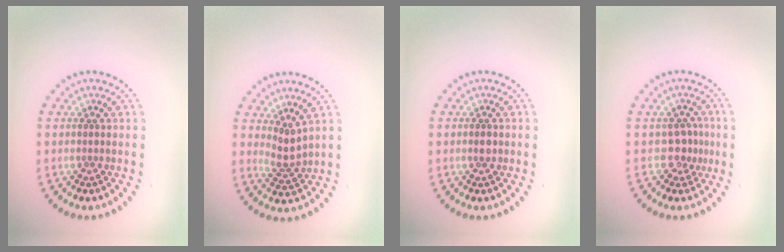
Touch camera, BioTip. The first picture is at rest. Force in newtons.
{"total": 2.1, "press": 1.4, "slide": 1.5}
{"total": 1.0, "press": 1.0, "slide": 0.3}
{"total": 2.0, "press": 1.4, "slide": 1.4}